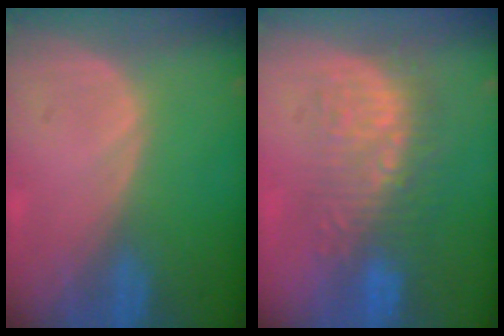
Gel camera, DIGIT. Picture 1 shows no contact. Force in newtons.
{"total": 8.7, "press": 8.4, "slide": 2.5}